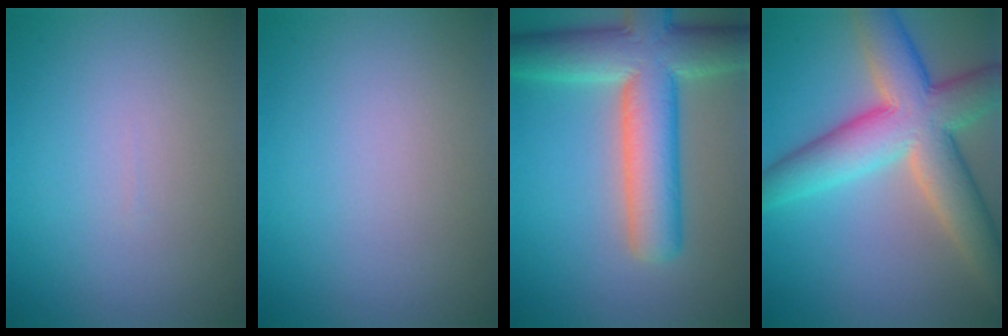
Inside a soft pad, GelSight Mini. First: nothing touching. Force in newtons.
{"total": 0.0}
{"total": 10.0, "press": 10.0, "slide": 0.6}
{"total": 9.9, "press": 9.9, "slide": 0.6}